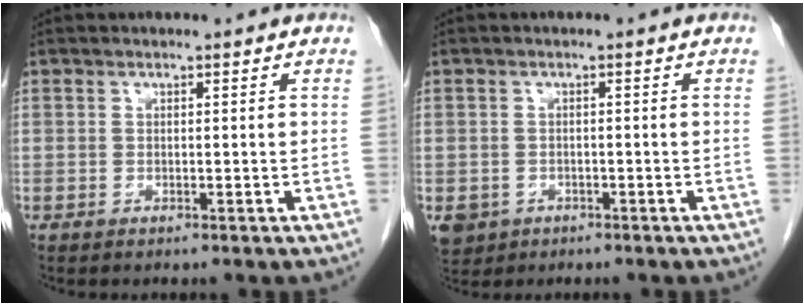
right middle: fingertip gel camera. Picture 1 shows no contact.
{"total": 4.9, "force": [-2.5, 4.1, 1.2], "torque": [-0.026, 0.001, -0.035]}